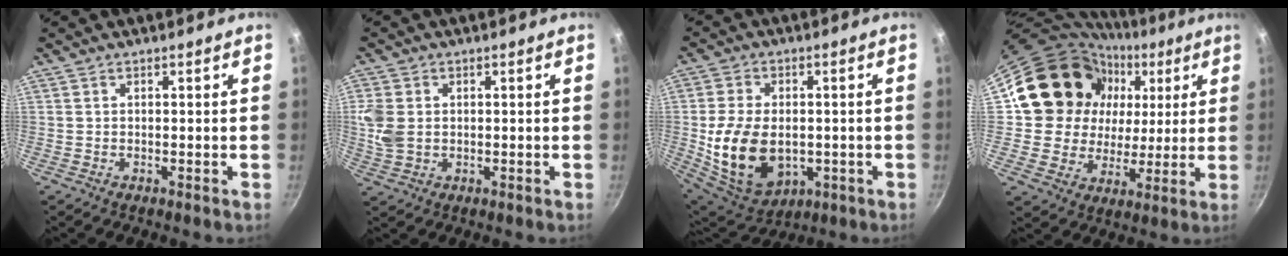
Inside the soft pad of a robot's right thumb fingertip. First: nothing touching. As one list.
[{"total": 6.1, "force": [0.6, 4.6, 3.9], "torque": [-0.079, -0.002, 0.013]}, {"total": 16.3, "force": [-1.7, 11.0, 11.8], "torque": [-0.206, -0.008, -0.011]}, {"total": 19.8, "force": [6.3, 17.0, 7.8], "torque": [-0.108, 0.001, 0.111]}]